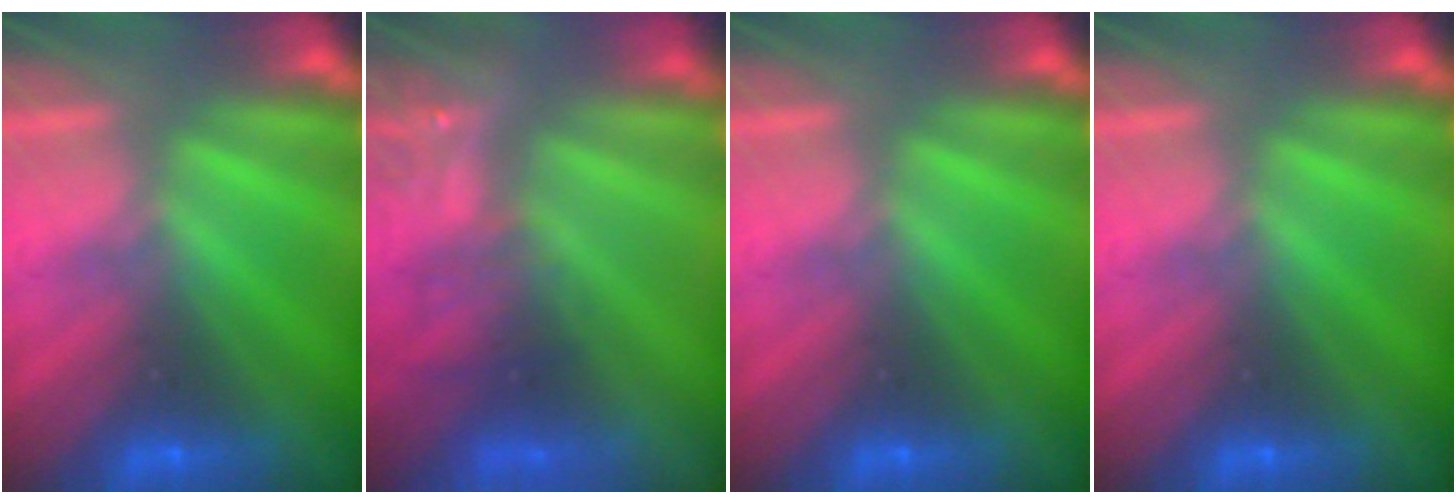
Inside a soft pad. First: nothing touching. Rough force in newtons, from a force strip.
{"total": 3.4}
{"total": 0.0}
{"total": 0.0}